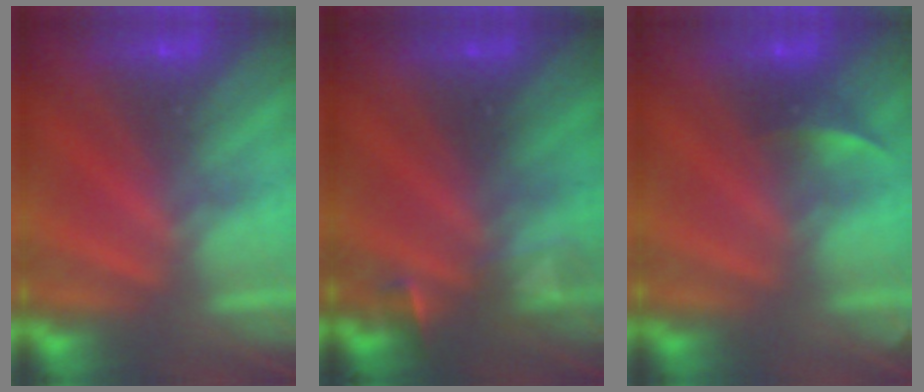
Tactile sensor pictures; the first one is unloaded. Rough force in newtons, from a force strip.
{"total": 3.1}
{"total": 2.2}